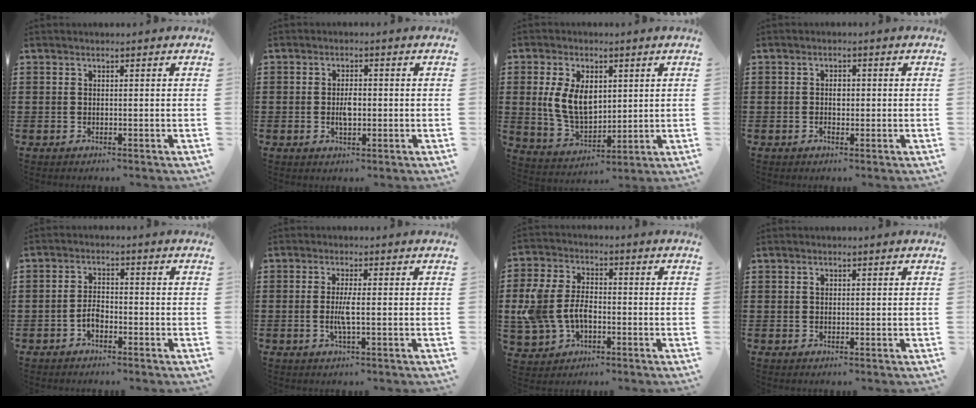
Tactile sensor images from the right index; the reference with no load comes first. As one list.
[{"total": 2.9, "force": [-0.3, 1.2, 2.7], "torque": [-0.057, -0.001, -0.008]}, {"total": 8.8, "force": [1.5, 5.5, 6.7], "torque": [-0.150, 0.006, 0.023]}, {"total": 1.7, "force": [-0.2, 1.0, 1.4], "torque": [-0.026, 0.003, -0.005]}, {"total": 2.6, "force": [-1.4, 1.3, 1.7], "torque": [-0.043, 0.001, -0.030]}, {"total": 3.0, "force": [-0.5, 0.2, 3.0], "torque": [-0.068, -0.010, -0.015]}, {"total": 8.1, "force": [-1.4, 5.6, 5.7], "torque": [-0.156, 0.003, -0.035]}, {"total": 0.7, "force": [0.2, 0.5, 0.5], "torque": [-0.011, 0.003, 0.003]}]